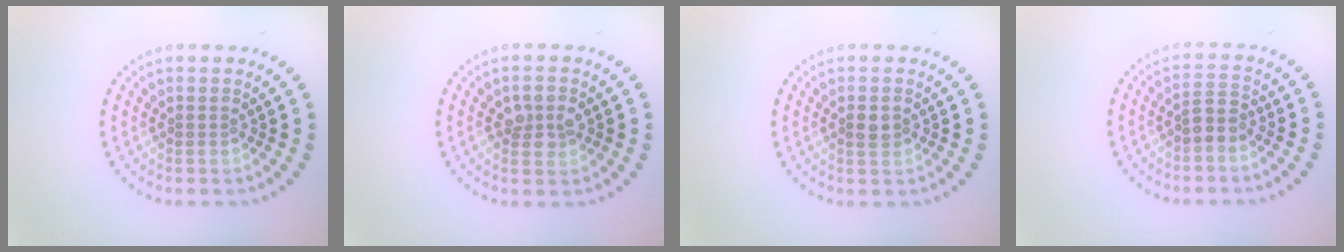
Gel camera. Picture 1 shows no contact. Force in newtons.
{"total": 2.5, "press": 2.5, "slide": 0.1}
{"total": 1.4, "press": 1.4, "slide": 0.1}
{"total": 1.9, "press": 1.6, "slide": 1.0}